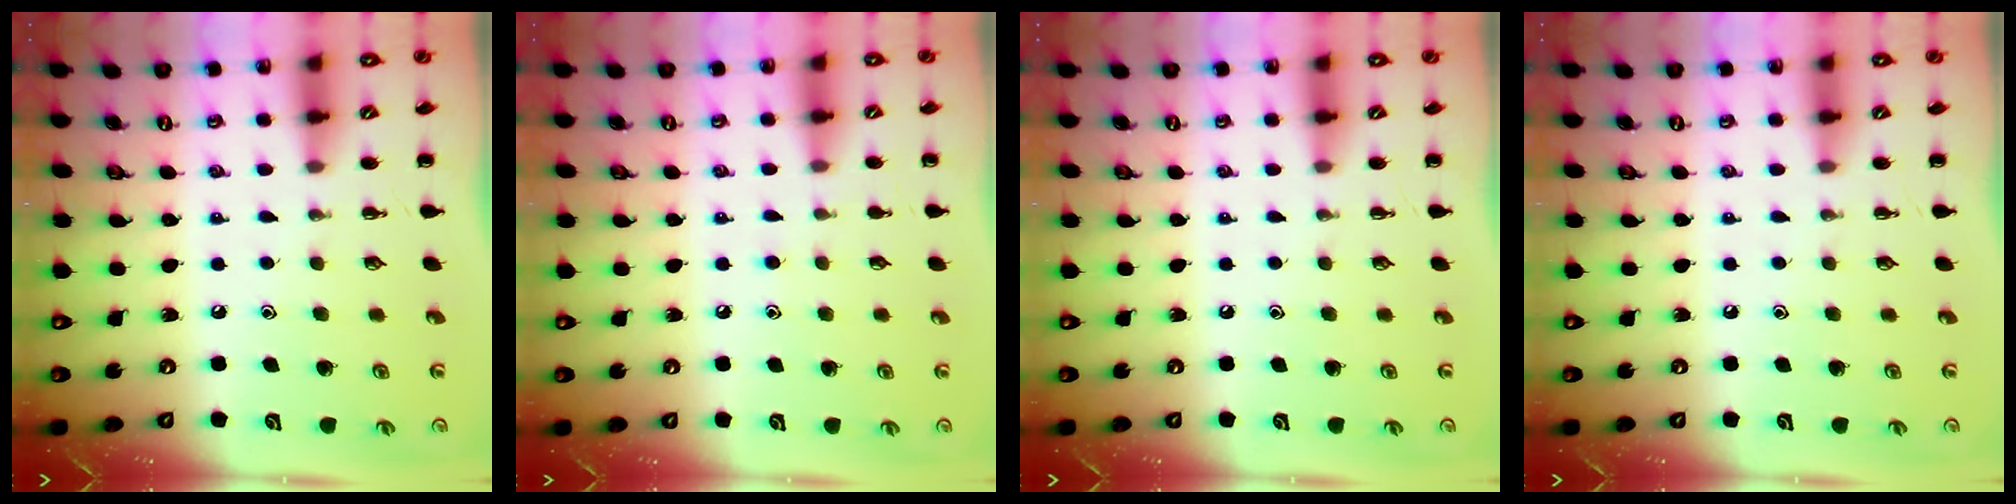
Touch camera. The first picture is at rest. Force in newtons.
{"total": 4.6, "press": 4.2, "slide": 1.8}
{"total": 0.0}
{"total": 0.0}